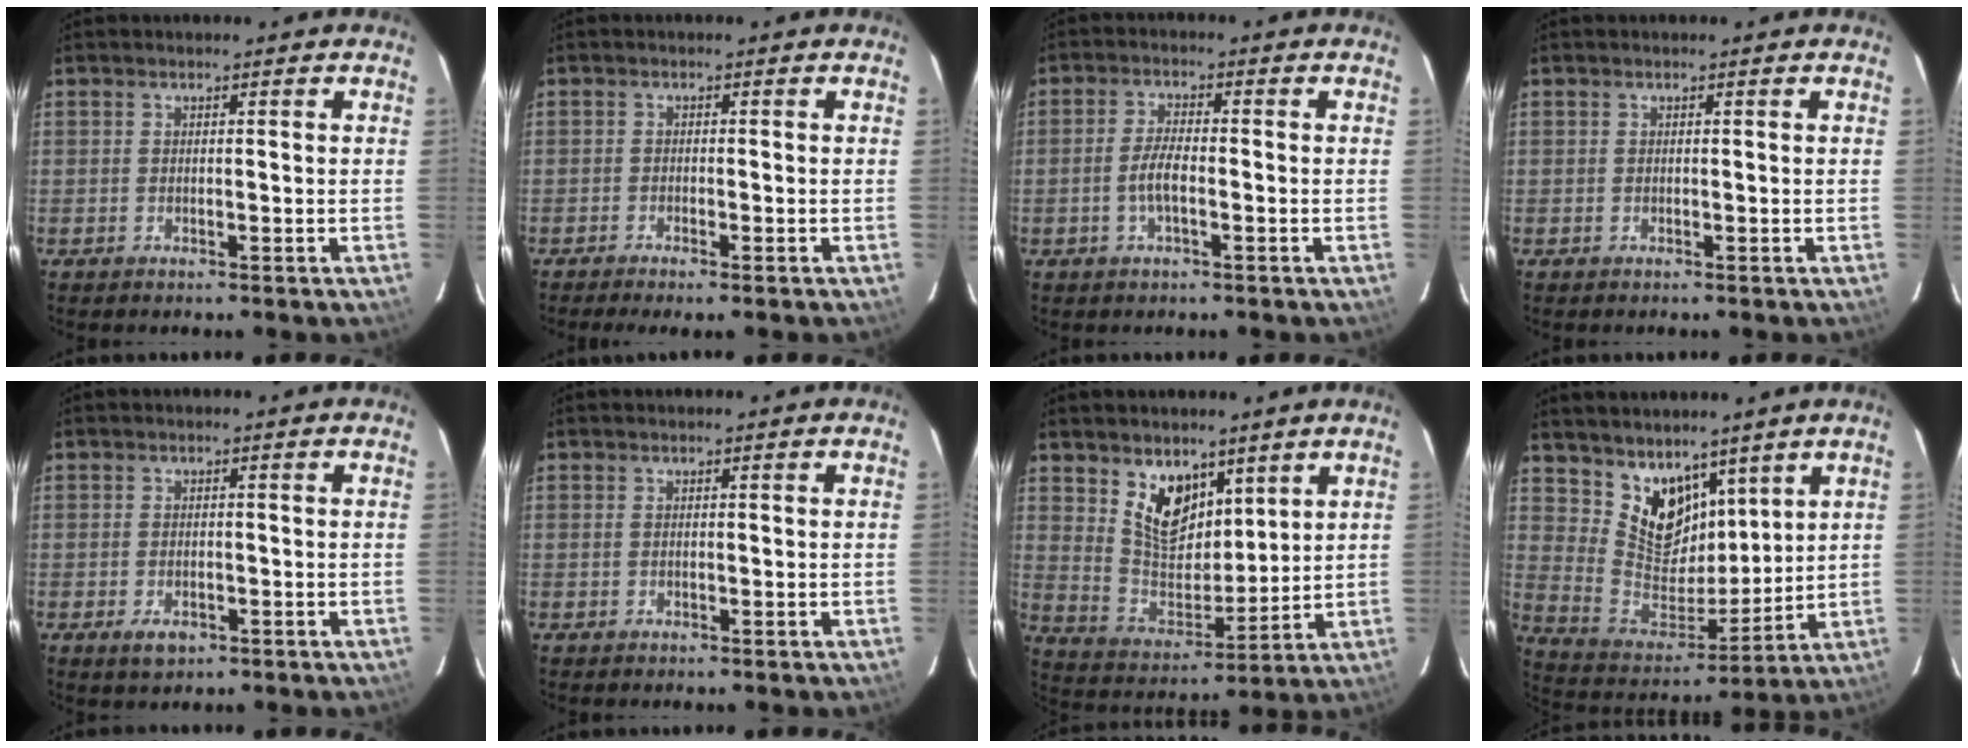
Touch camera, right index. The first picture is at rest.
{"total": 2.2, "force": [-1.7, 0.0, 1.3], "torque": [-0.036, -0.005, -0.032]}
{"total": 4.0, "force": [-1.3, 1.2, 3.6], "torque": [-0.076, 0.001, -0.024]}
{"total": 0.0}
{"total": 3.2, "force": [-1.5, 2.1, 1.8], "torque": [-0.036, -0.005, -0.019]}
{"total": 0.0}
{"total": 10.8, "force": [6.5, 6.3, 5.8], "torque": [-0.100, -0.006, 0.133]}
{"total": 12.5, "force": [8.6, 7.5, 5.2], "torque": [-0.096, -0.003, 0.177]}